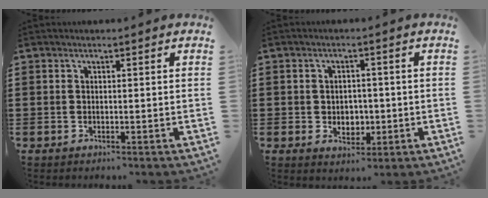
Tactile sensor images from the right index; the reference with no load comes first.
{"total": 2.8, "force": [-0.3, 2.4, 1.5], "torque": [-0.029, 0.002, -0.009]}